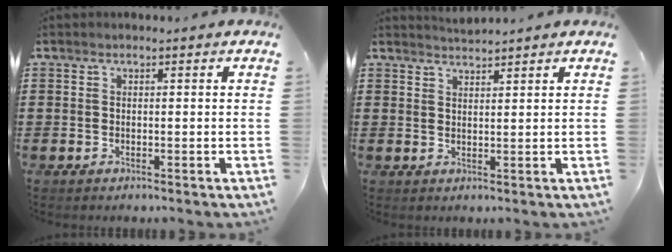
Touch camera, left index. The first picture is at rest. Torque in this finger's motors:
{"motor_torque": [0.02, 0.06, -0.08, 0.00]}